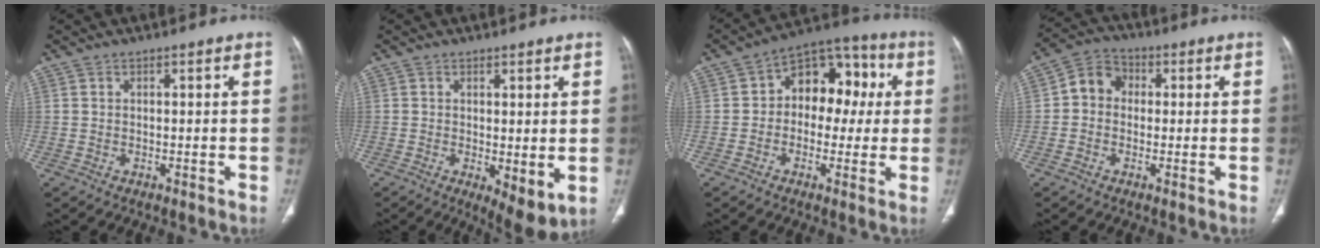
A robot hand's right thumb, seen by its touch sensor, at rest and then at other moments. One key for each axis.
{"total": 6.1, "fx": -0.6, "fy": 2.3, "fz": 5.7, "tx": -0.085, "ty": -0.022, "tz": -0.004}
{"total": 13.0, "fx": 1.3, "fy": 9.2, "fz": 9.1, "tx": -0.074, "ty": 0.040, "tz": 0.005}
{"total": 6.4, "fx": 0.1, "fy": 5.4, "fz": 3.3, "tx": -0.037, "ty": 0.021, "tz": -0.013}